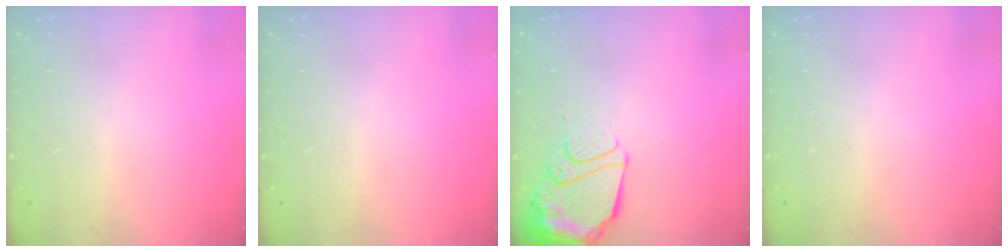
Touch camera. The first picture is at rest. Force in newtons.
{"total": 0.0}
{"total": 13.3, "press": 13.2, "slide": 1.4}
{"total": 8.9, "press": 3.1, "slide": 8.3}